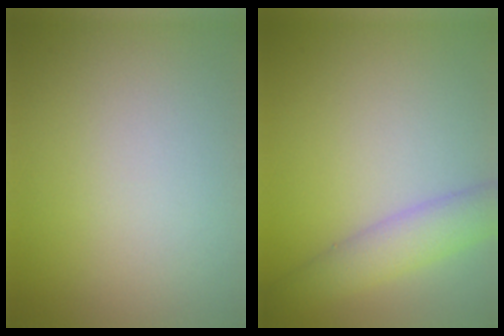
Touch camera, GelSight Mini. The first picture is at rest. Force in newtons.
{"total": 4.0, "press": 4.0, "slide": 0.1}